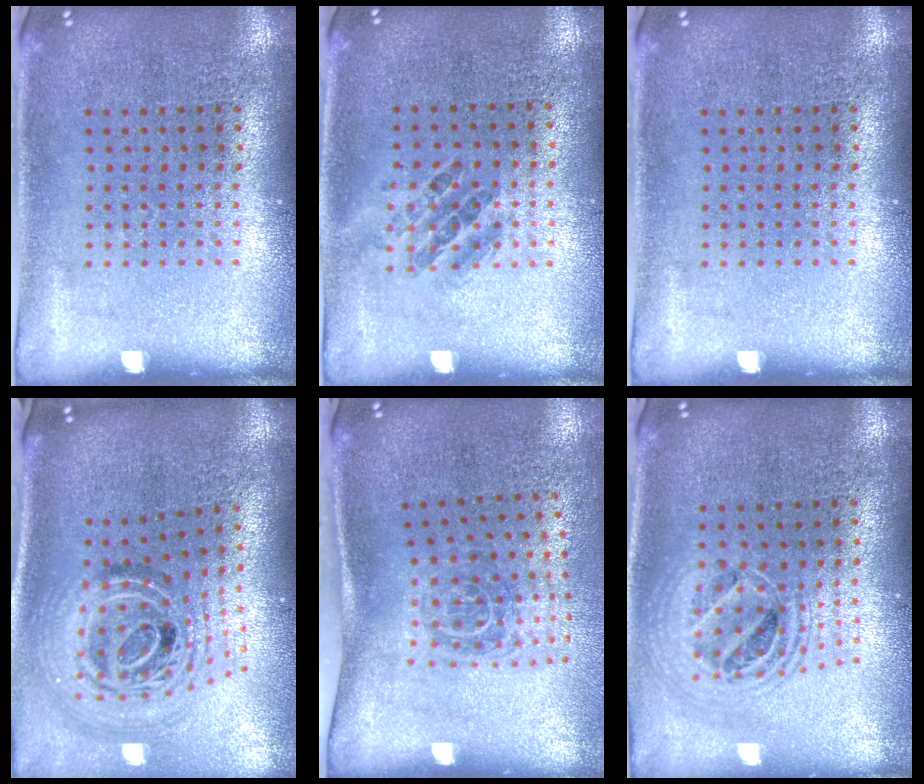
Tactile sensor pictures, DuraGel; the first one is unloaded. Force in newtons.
{"total": 0.9, "press": 0.8, "slide": 0.5}
{"total": 0.0}
{"total": 2.1, "press": 1.6, "slide": 1.4}
{"total": 1.8, "press": 1.2, "slide": 1.4}
{"total": 1.9, "press": 1.6, "slide": 1.1}